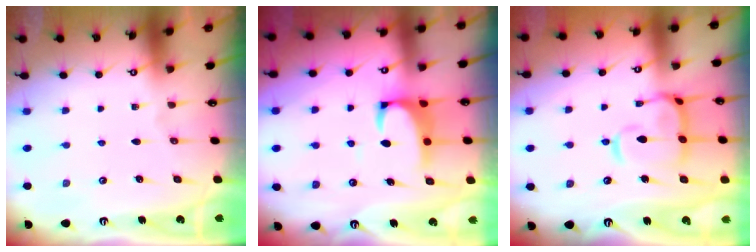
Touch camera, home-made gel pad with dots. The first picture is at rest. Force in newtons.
{"total": 2.1, "press": 1.9, "slide": 0.9}
{"total": 7.6, "press": 7.5, "slide": 1.2}